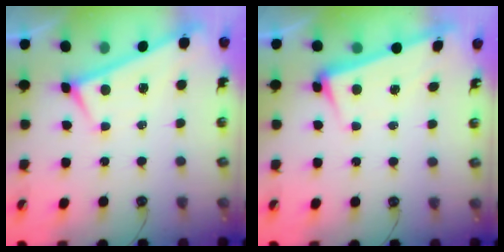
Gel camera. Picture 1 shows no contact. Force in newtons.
{"total": 3.3, "press": 3.1, "slide": 1.2}